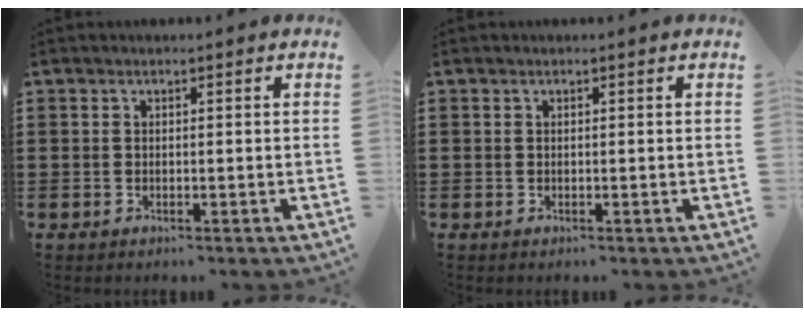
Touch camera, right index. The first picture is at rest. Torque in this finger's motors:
{"motor_torque": [-0.19, 0.01, -0.01, -0.01]}